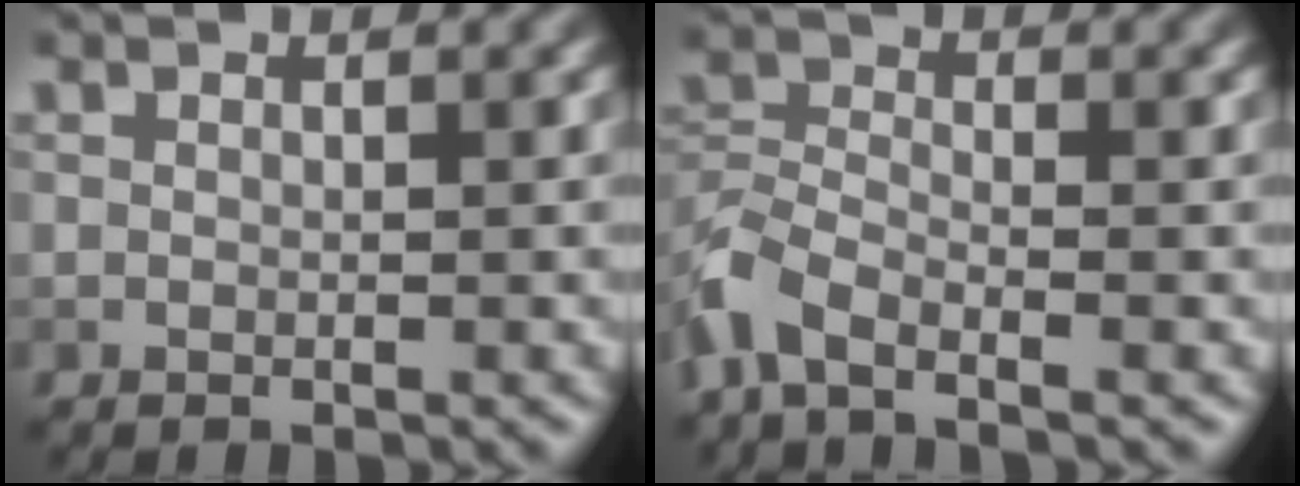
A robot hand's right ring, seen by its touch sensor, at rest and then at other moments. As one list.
[{"total": 4.4, "force": [-3.0, 1.9, 2.6], "torque": [-0.062, -0.007, -0.076]}]